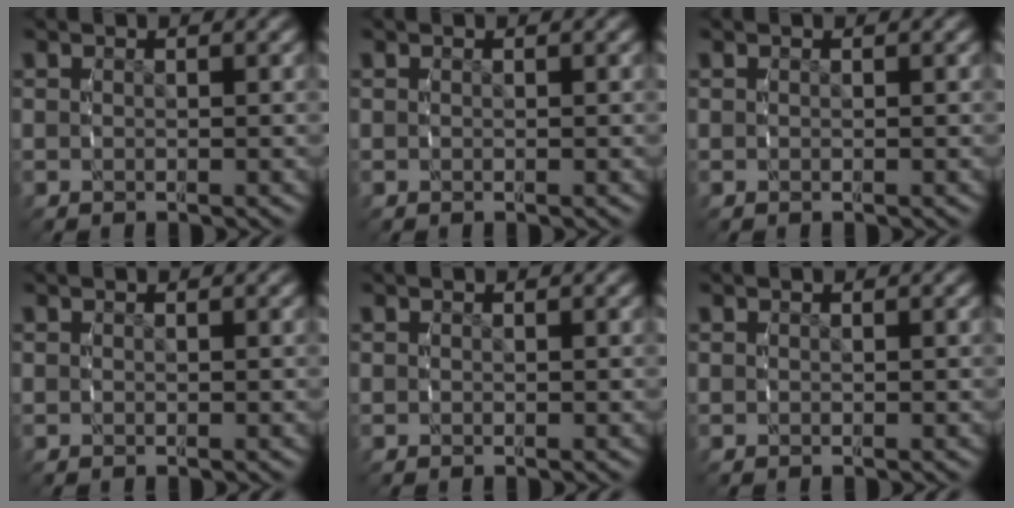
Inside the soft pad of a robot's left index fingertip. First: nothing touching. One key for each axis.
{"total": 0.0}
{"total": 0.0}
{"total": 0.0}
{"total": 0.0}
{"total": 0.0}